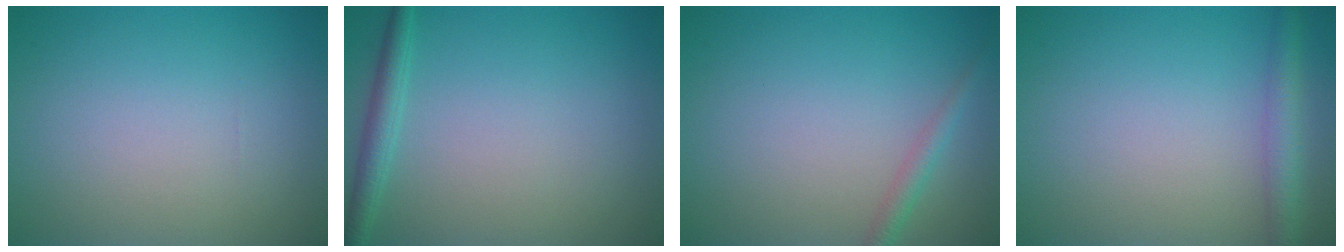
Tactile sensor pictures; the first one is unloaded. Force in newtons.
{"total": 1.9, "press": 1.9, "slide": 0.1}
{"total": 1.5, "press": 1.5, "slide": 0.1}
{"total": 2.7, "press": 2.7, "slide": 0.1}